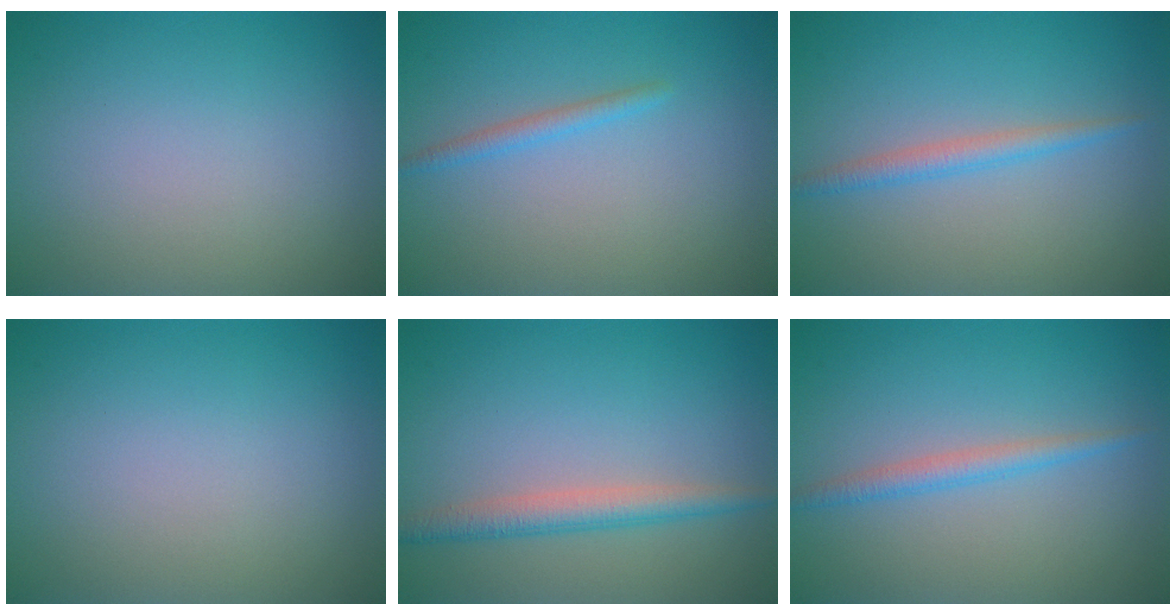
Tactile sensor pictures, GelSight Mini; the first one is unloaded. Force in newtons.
{"total": 1.3, "press": 1.3, "slide": 0.0}
{"total": 1.9, "press": 1.9, "slide": 0.0}
{"total": 0.0}
{"total": 2.7, "press": 2.7, "slide": 0.1}
{"total": 1.8, "press": 1.8, "slide": 0.1}